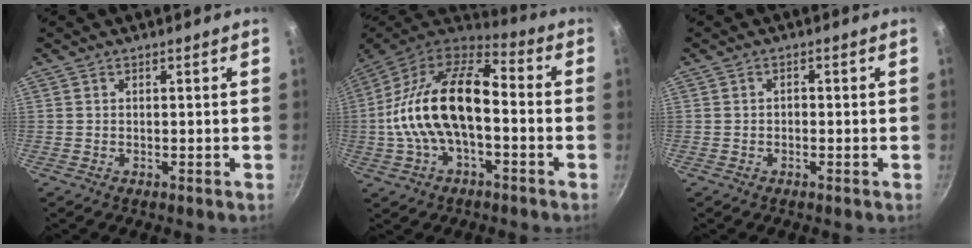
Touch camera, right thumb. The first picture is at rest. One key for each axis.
{"total": 20.5, "fx": -2.1, "fy": 10.7, "fz": 17.3, "tx": -0.309, "ty": 0.044, "tz": -0.051}
{"total": 0.8, "fx": -0.4, "fy": 0.5, "fz": 0.4, "tx": -0.008, "ty": 0.004, "tz": -0.007}